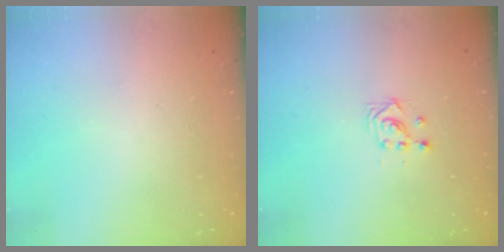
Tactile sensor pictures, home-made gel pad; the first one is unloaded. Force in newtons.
{"total": 3.3, "press": 3.3, "slide": 0.2}